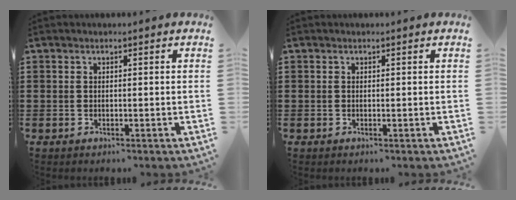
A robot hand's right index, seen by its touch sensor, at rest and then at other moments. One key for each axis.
{"total": 0.0}